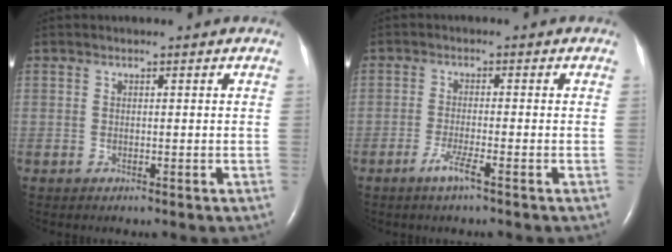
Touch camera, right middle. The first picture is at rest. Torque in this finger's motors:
{"motor_torque": [0.39, -0.32, 0.16, 0.02]}